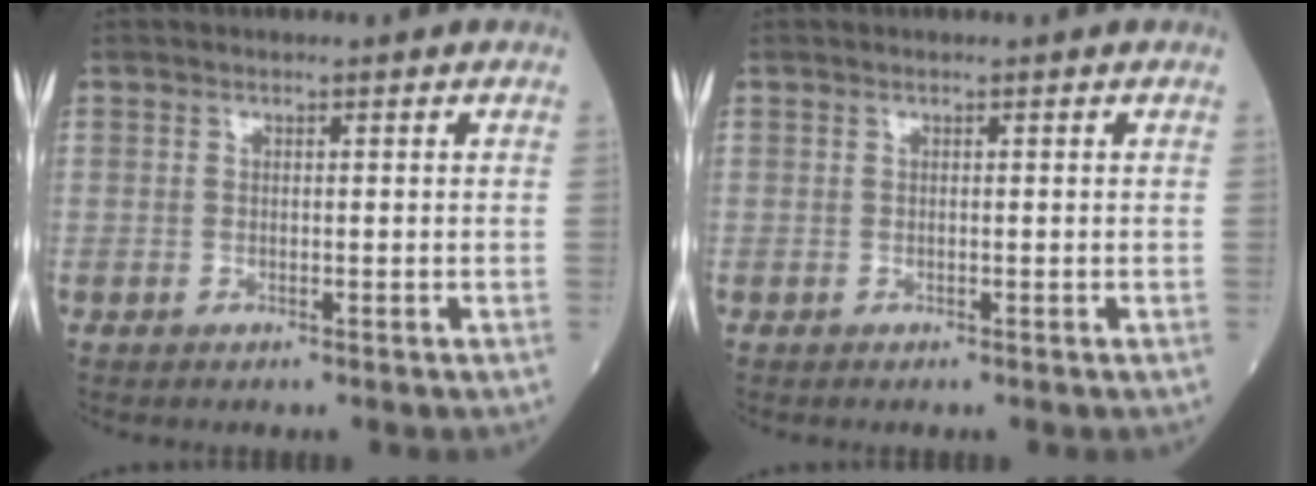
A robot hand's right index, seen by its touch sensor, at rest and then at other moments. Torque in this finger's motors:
{"motor_torque": [0.01, 0.00, 0.01, 0.00]}